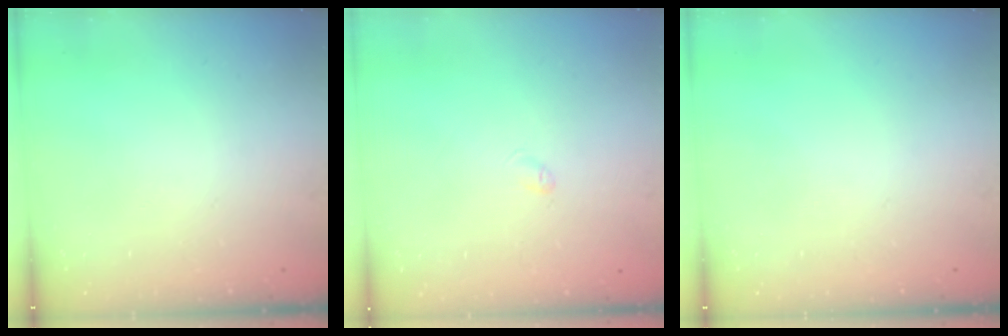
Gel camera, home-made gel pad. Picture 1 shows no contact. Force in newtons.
{"total": 2.5, "press": 2.5, "slide": 0.5}
{"total": 0.0}